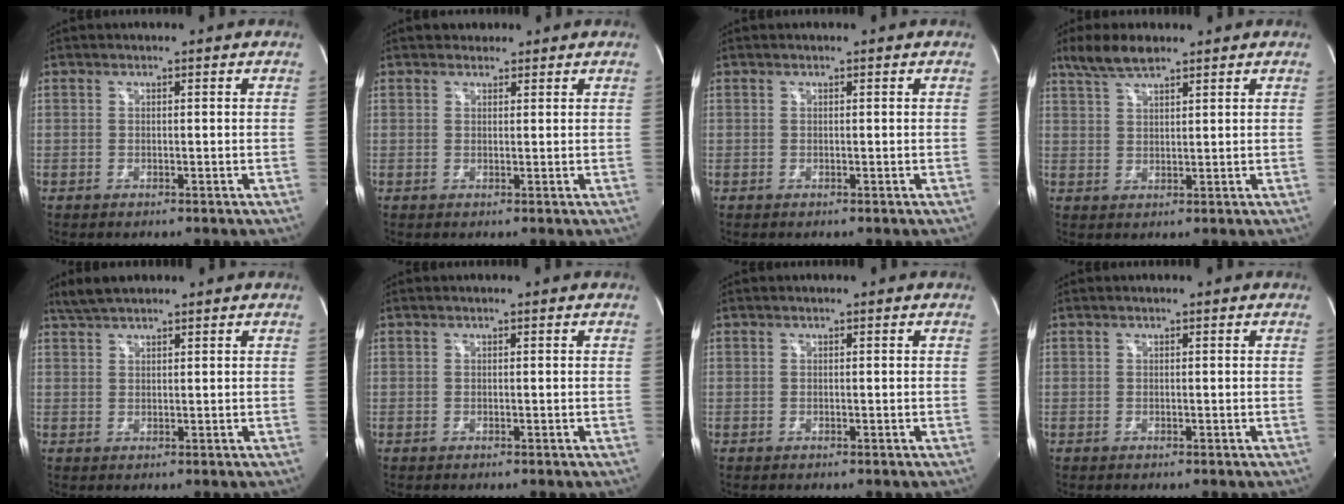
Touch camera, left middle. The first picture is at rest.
{"total": 1.6, "force": [1.2, 1.0, 0.0], "torque": [0.002, 0.009, 0.016]}
{"total": 0.0}
{"total": 5.4, "force": [4.3, 1.2, 3.1], "torque": [-0.072, 0.014, 0.086]}
{"total": 3.5, "force": [3.1, 0.7, 1.6], "torque": [-0.039, 0.016, 0.062]}
{"total": 0.0}
{"total": 0.0}
{"total": 0.0}